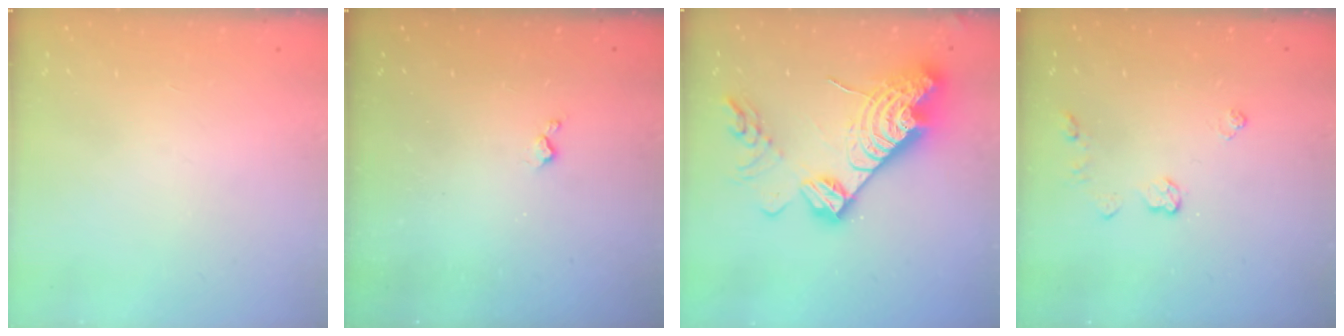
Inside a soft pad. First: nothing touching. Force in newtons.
{"total": 3.7, "press": 3.6, "slide": 0.7}
{"total": 25.2, "press": 25.1, "slide": 2.4}
{"total": 4.3, "press": 4.3, "slide": 0.6}